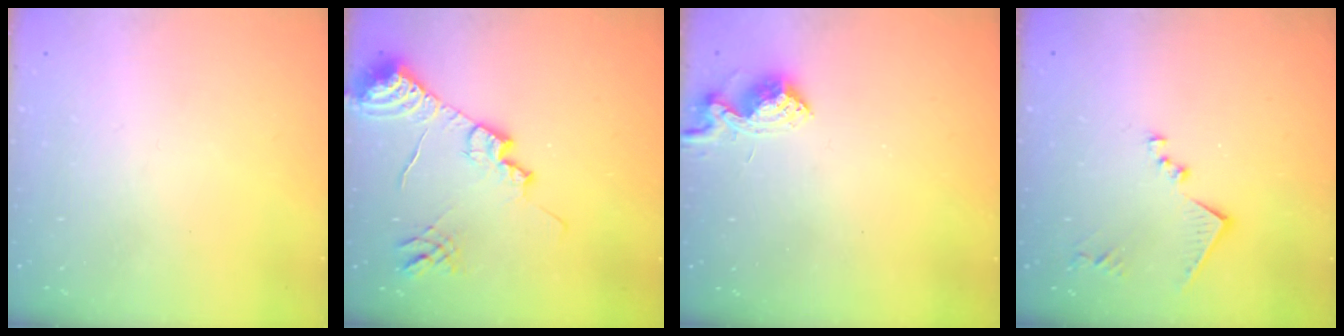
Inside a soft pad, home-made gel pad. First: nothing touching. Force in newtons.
{"total": 15.0, "press": 14.9, "slide": 1.5}
{"total": 9.1, "press": 9.1, "slide": 0.4}
{"total": 11.1, "press": 11.1, "slide": 0.9}